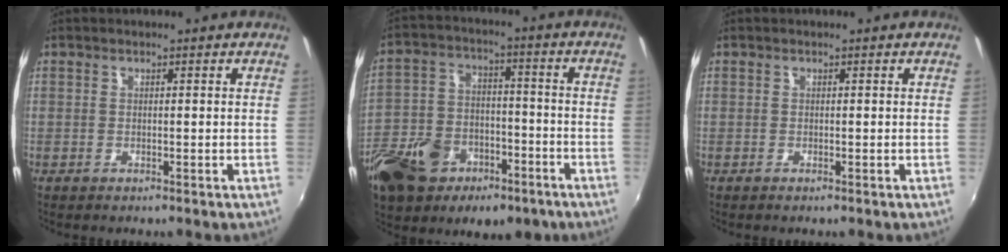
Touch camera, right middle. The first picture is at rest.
{"total": 23.1, "force": [-12.0, 14.9, 13.0], "torque": [-0.314, -0.013, -0.192]}
{"total": 0.0}